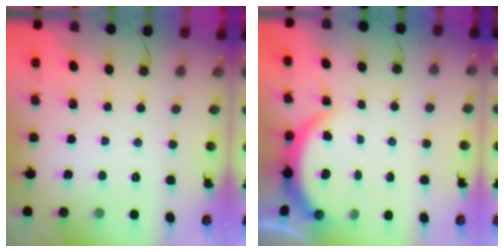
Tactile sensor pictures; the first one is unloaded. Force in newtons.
{"total": 4.0, "press": 4.0, "slide": 0.4}